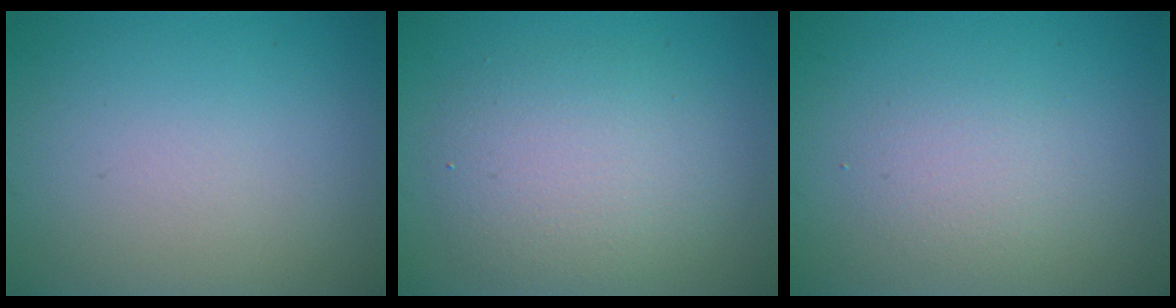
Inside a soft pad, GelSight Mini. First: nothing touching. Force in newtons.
{"total": 4.5, "press": 4.5, "slide": 0.4}
{"total": 2.0, "press": 2.0, "slide": 0.1}